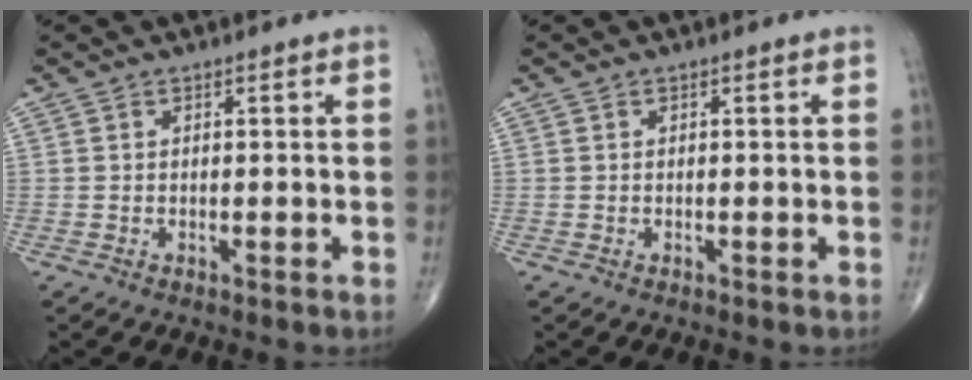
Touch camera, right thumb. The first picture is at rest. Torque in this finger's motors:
{"motor_torque": [0.00, -0.01, -0.02, -0.05, 0.03]}